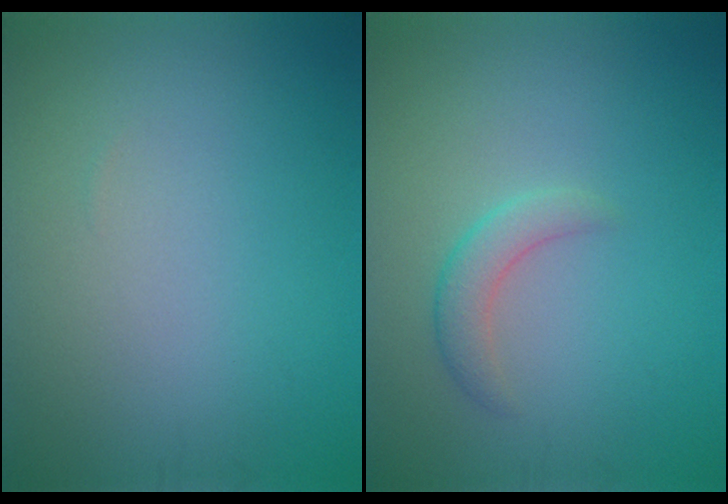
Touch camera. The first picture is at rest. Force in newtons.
{"total": 1.9, "press": 1.9, "slide": 0.1}